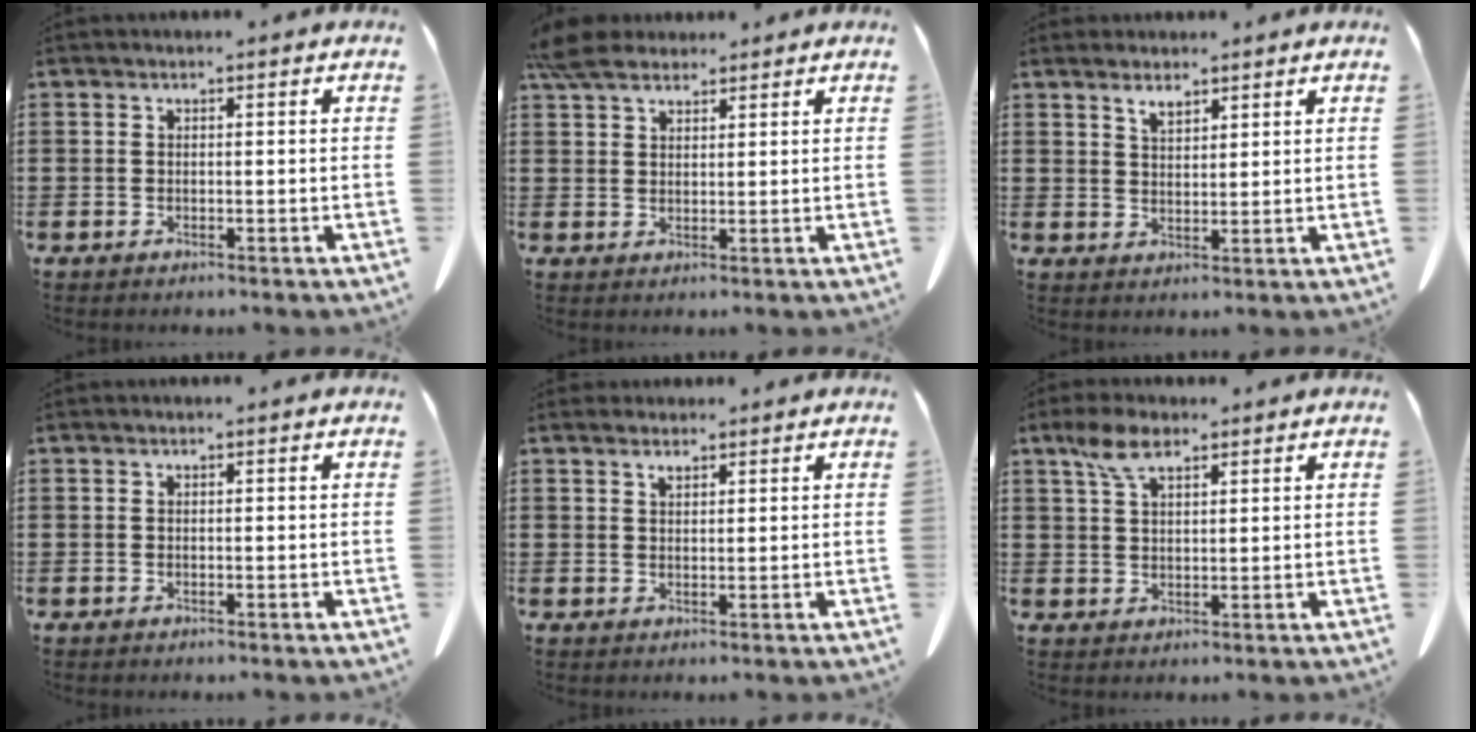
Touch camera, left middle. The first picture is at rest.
{"total": 5.0, "force": [4.1, 2.1, 1.9], "torque": [-0.050, 0.000, 0.080]}
{"total": 2.6, "force": [2.1, 1.0, 1.2], "torque": [-0.027, 0.003, 0.038]}
{"total": 0.0}
{"total": 1.5, "force": [1.3, 0.6, 0.5], "torque": [-0.013, 0.002, 0.024]}
{"total": 5.4, "force": [3.1, 2.4, 3.7], "torque": [-0.082, 0.009, 0.056]}